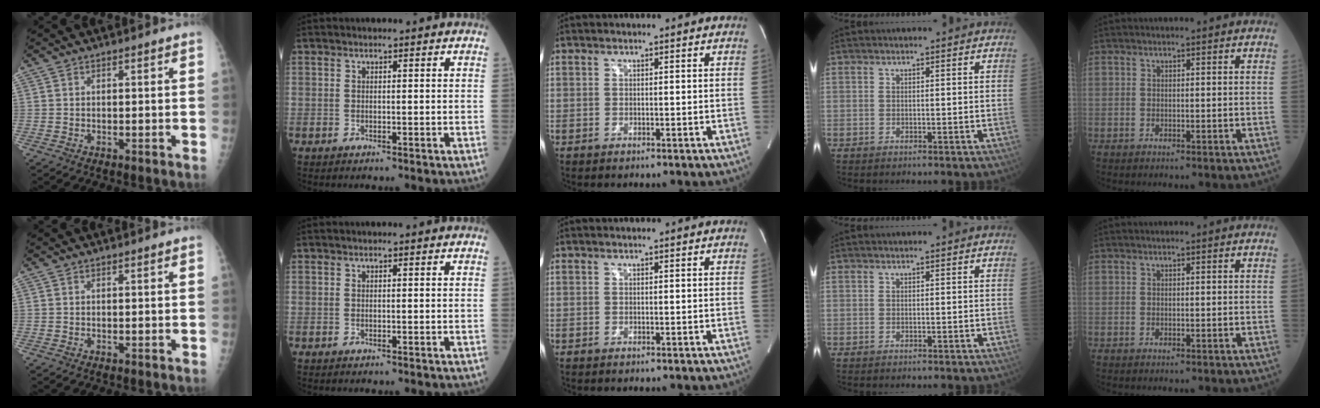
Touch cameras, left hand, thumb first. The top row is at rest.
{}